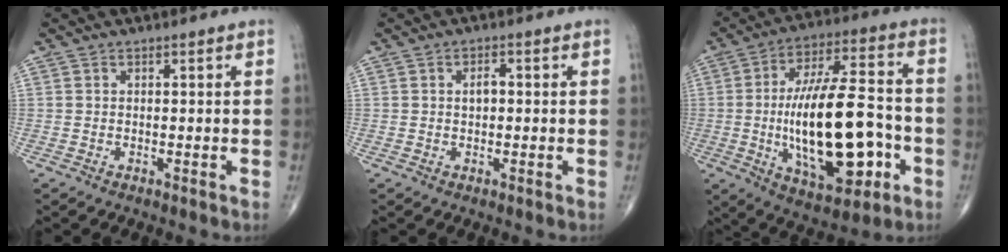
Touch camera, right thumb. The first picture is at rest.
{"total": 2.1, "force": [0.2, 1.3, 1.7], "torque": [-0.024, 0.007, 0.000]}
{"total": 24.4, "force": [-4.4, 10.1, 21.7], "torque": [-0.353, 0.026, -0.054]}